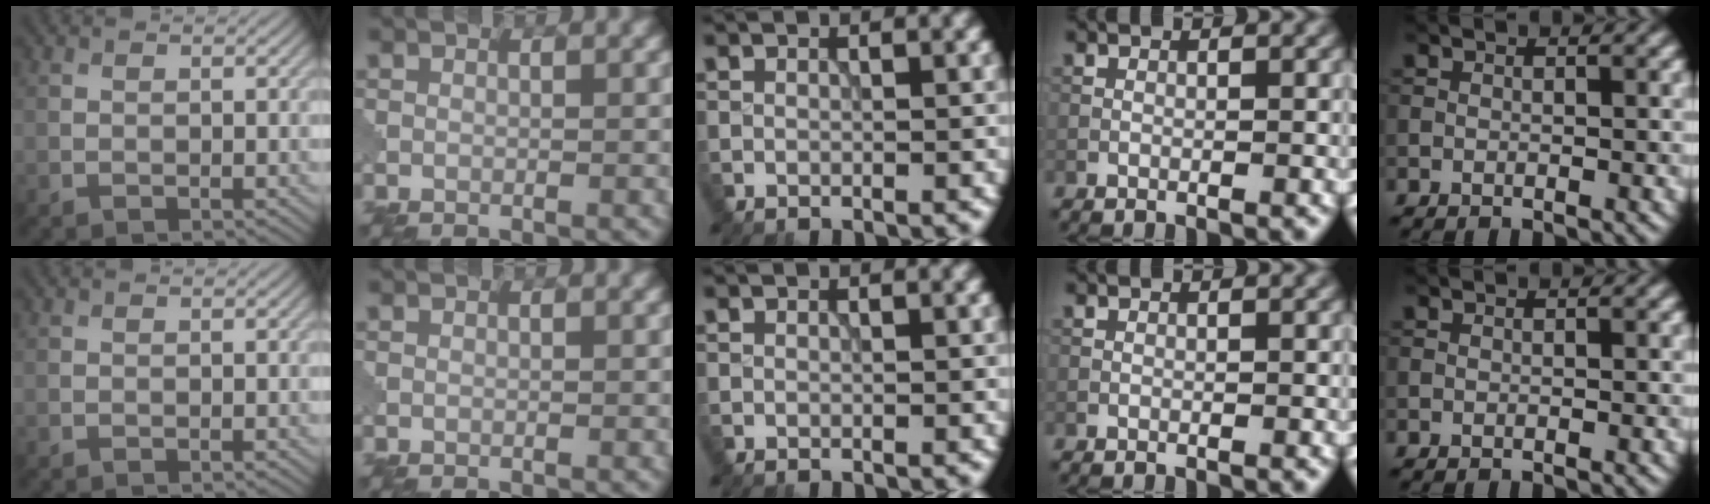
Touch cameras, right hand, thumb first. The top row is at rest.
{}